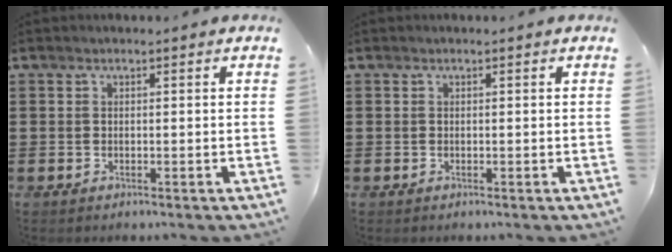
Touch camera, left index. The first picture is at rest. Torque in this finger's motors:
{"motor_torque": [-0.04, 0.00, 0.00, 0.00]}